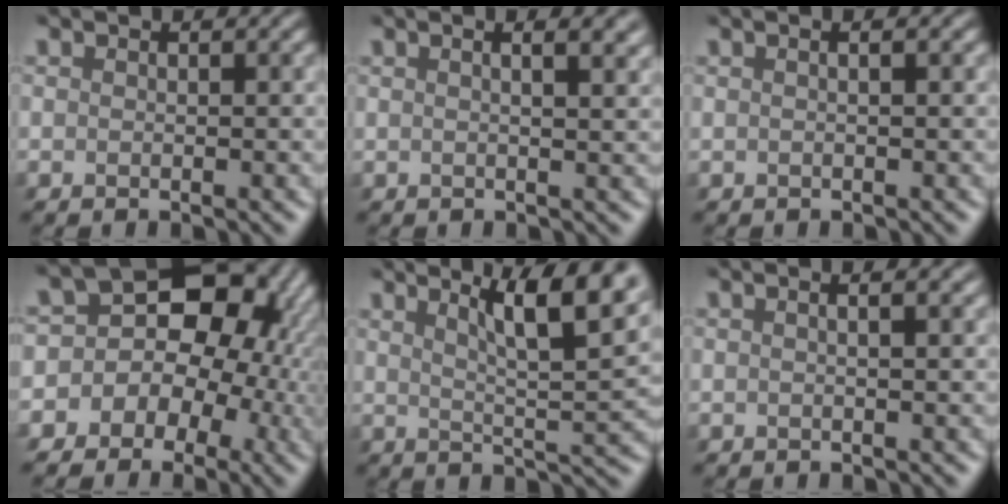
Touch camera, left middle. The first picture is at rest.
{"total": 6.1, "force": [2.8, 2.8, 4.7], "torque": [-0.022, 0.046, 0.006]}
{"total": 1.6, "force": [0.7, 0.6, 1.4], "torque": [-0.008, 0.000, -0.005]}
{"total": 15.3, "force": [0.6, 13.1, 8.0], "torque": [-0.100, 0.051, -0.031]}
{"total": 10.0, "force": [5.0, 2.6, 8.2], "torque": [-0.086, 0.021, 0.063]}
{"total": 3.8, "force": [1.7, 1.7, 3.0], "torque": [-0.008, 0.027, -0.009]}